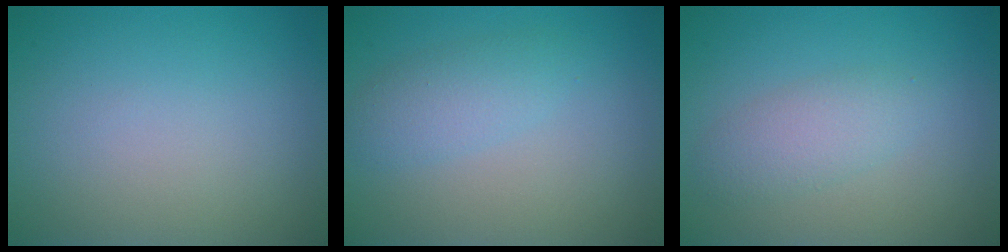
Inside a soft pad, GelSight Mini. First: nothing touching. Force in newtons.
{"total": 2.4, "press": 2.4, "slide": 0.1}
{"total": 2.4, "press": 2.4, "slide": 0.1}